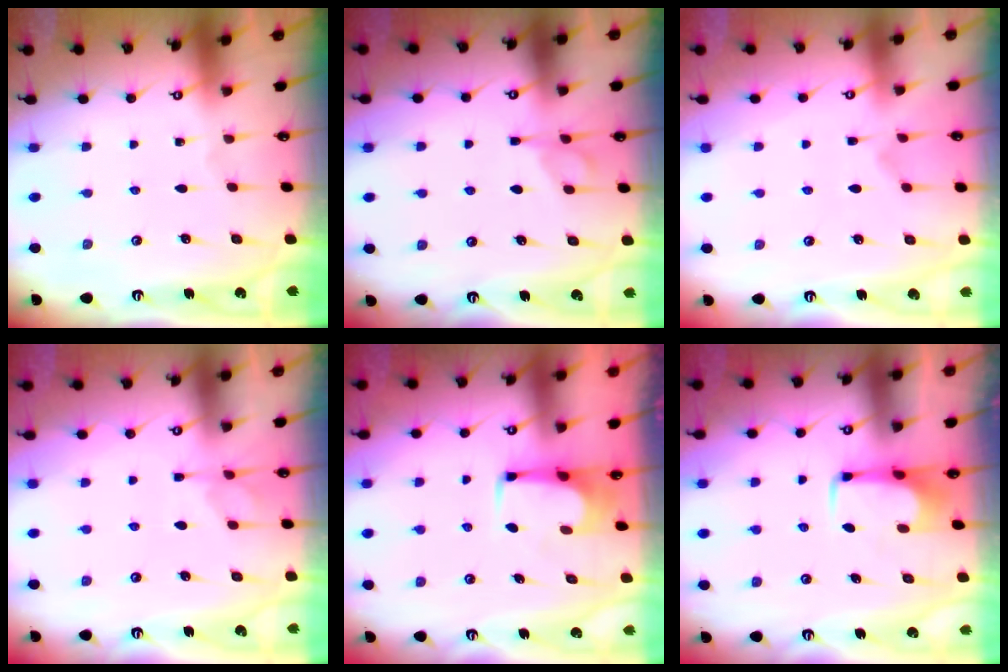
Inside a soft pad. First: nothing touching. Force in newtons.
{"total": 6.1, "press": 6.0, "slide": 0.9}
{"total": 2.3, "press": 2.0, "slide": 1.1}
{"total": 2.6, "press": 2.3, "slide": 1.2}
{"total": 3.6, "press": 3.6, "slide": 0.3}
{"total": 1.6, "press": 1.5, "slide": 0.5}